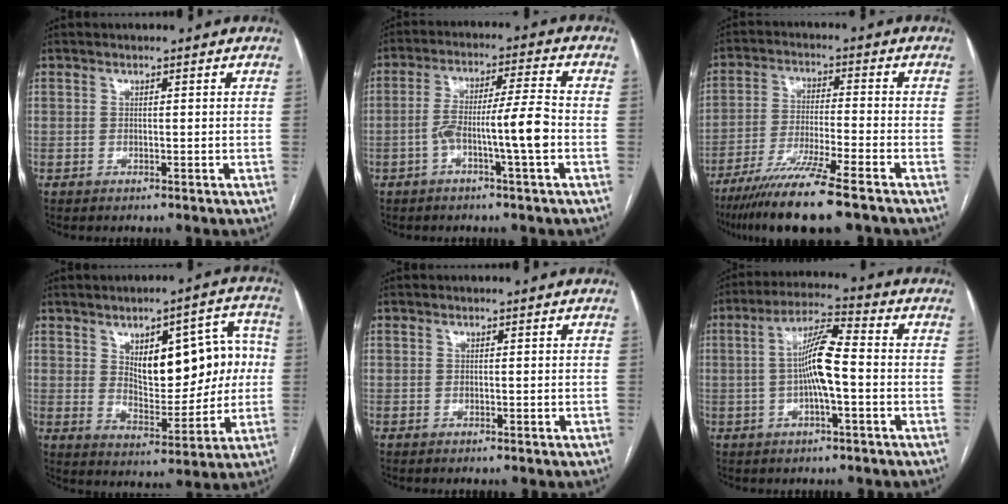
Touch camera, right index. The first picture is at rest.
{"total": 8.5, "force": [-2.6, -0.2, 8.1], "torque": [-0.146, 0.016, -0.045]}
{"total": 12.7, "force": [-9.3, -0.4, 8.6], "torque": [-0.152, -0.038, -0.159]}
{"total": 13.7, "force": [2.5, 6.1, 12.0], "torque": [-0.157, 0.031, 0.051]}
{"total": 0.0}
{"total": 8.9, "force": [-0.7, 1.2, 8.8], "torque": [-0.165, 0.015, -0.019]}